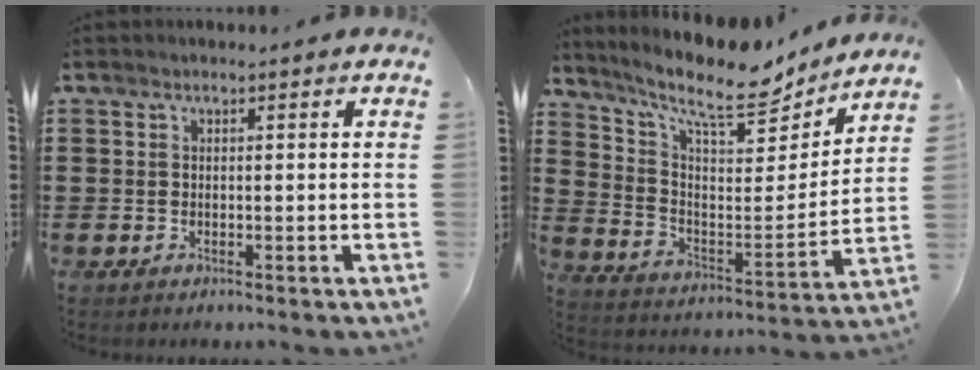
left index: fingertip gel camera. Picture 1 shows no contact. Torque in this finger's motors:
{"motor_torque": [2.14, 0.00, 0.40, 0.21]}